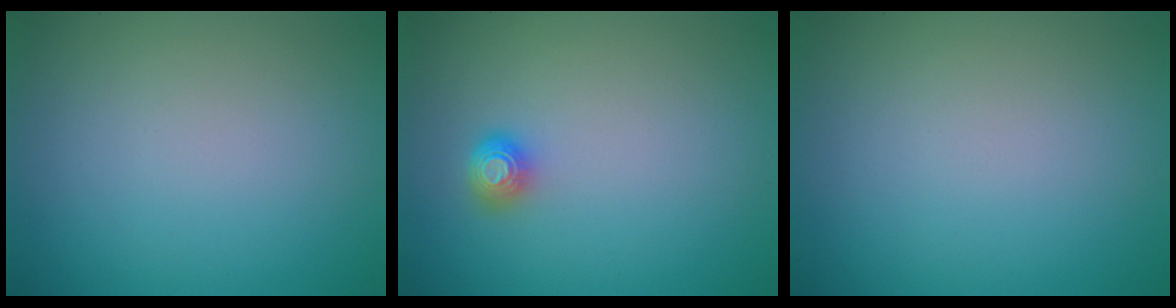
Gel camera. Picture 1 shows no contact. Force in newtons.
{"total": 1.6, "press": 1.2, "slide": 1.0}
{"total": 0.0}